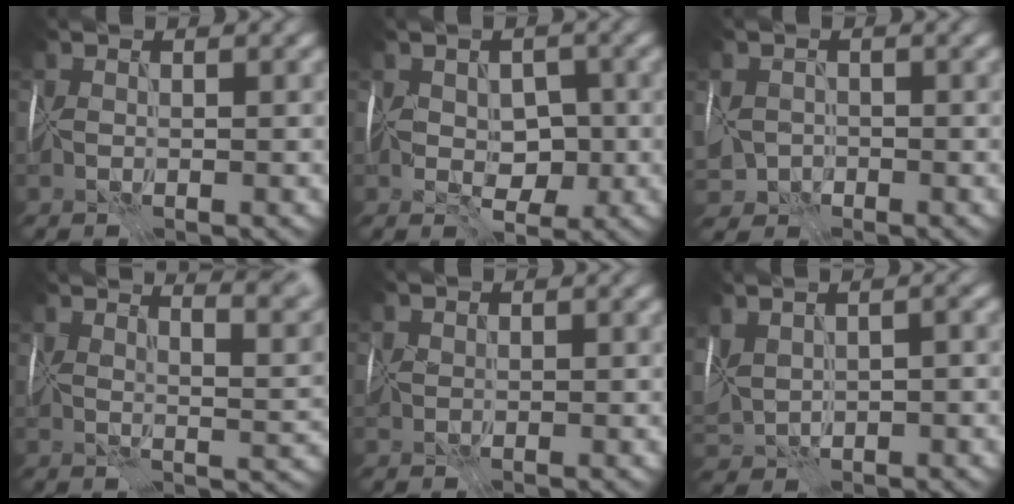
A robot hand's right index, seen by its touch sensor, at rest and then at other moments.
{"total": 4.7, "force": [-0.5, 3.2, 3.4], "torque": [-0.052, -0.002, -0.011]}
{"total": 3.9, "force": [-1.6, 3.2, 1.6], "torque": [-0.021, -0.005, -0.021]}
{"total": 10.4, "force": [7.5, 3.2, 6.5], "torque": [-0.053, 0.041, 0.069]}
{"total": 0.9, "force": [0.4, 0.7, 0.2], "torque": [0.000, 0.004, 0.007]}
{"total": 7.1, "force": [1.1, 3.9, 5.9], "torque": [-0.124, 0.011, 0.034]}